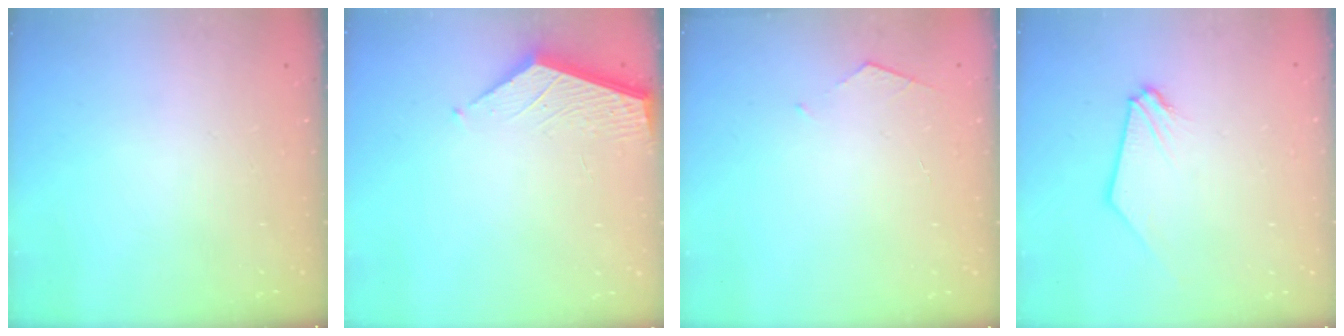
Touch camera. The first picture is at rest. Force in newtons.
{"total": 2.1, "press": 2.1, "slide": 0.2}
{"total": 2.7, "press": 2.7, "slide": 0.3}
{"total": 0.9, "press": 0.9, "slide": 0.2}